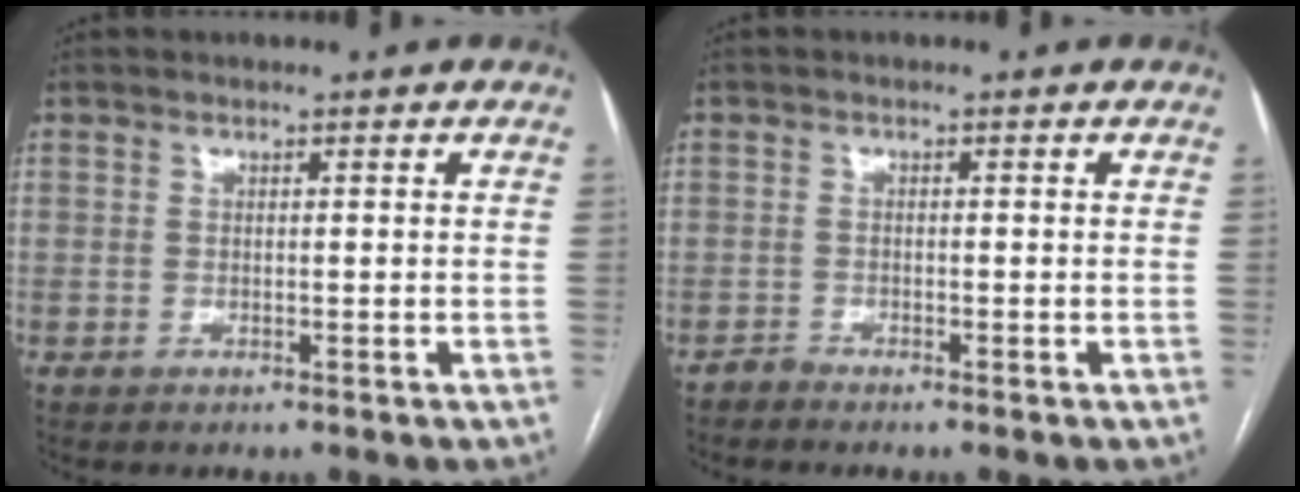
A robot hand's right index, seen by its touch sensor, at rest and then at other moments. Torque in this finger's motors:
{"motor_torque": [-0.11, -0.08, -0.04, 0.01]}